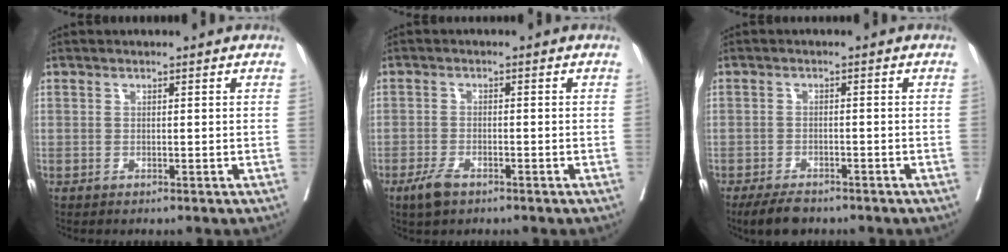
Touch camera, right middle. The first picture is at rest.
{"total": 3.2, "force": [-2.2, 1.2, 2.0], "torque": [-0.045, -0.003, -0.037]}
{"total": 4.4, "force": [-3.6, 1.6, 2.0], "torque": [-0.037, -0.005, -0.059]}